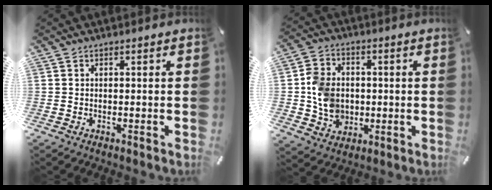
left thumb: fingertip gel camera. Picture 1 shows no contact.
{"total": 10.6, "force": [-0.6, 9.4, 4.9], "torque": [-0.115, 0.018, -0.007]}